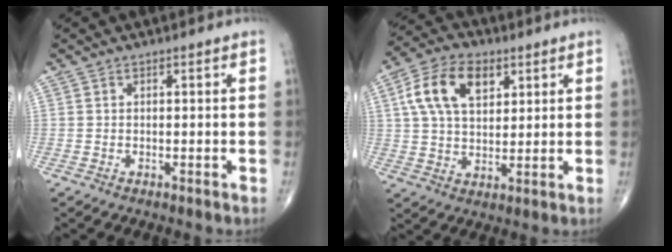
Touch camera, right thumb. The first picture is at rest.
{"total": 12.5, "force": [4.6, 7.6, 8.9], "torque": [-0.153, 0.001, 0.082]}